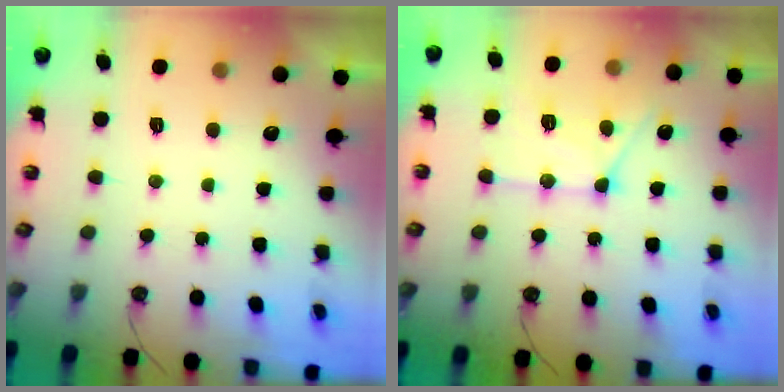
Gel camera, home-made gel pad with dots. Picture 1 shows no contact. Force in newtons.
{"total": 14.6, "press": 14.5, "slide": 1.4}